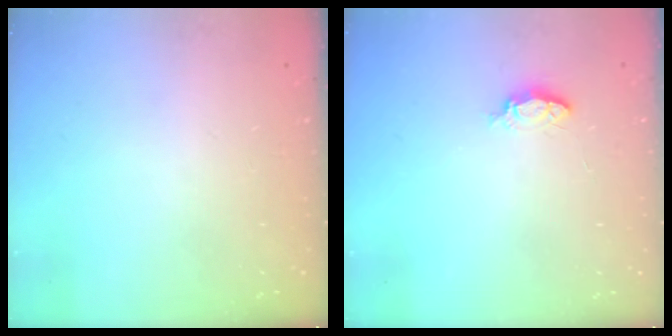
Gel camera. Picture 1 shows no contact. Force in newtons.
{"total": 4.6, "press": 4.6, "slide": 0.5}